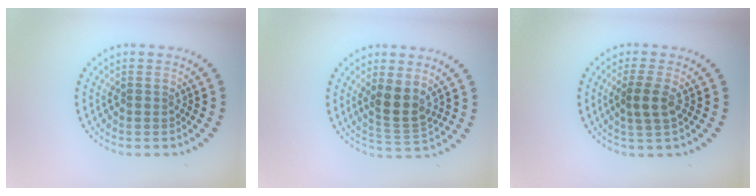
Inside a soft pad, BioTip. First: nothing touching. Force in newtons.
{"total": 2.8, "press": 2.6, "slide": 1.2}
{"total": 2.2, "press": 2.0, "slide": 0.9}